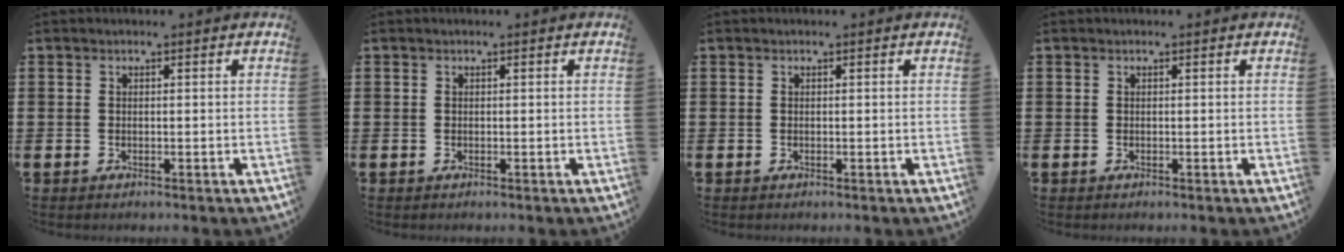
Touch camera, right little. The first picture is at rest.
{"total": 0.0}
{"total": 0.0}
{"total": 0.0}